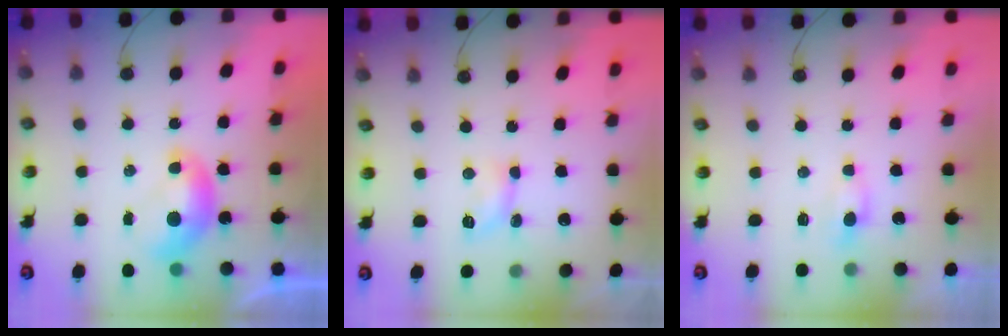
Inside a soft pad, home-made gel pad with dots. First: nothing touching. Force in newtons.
{"total": 2.9, "press": 2.9, "slide": 0.5}
{"total": 0.5, "press": 0.3, "slide": 0.5}